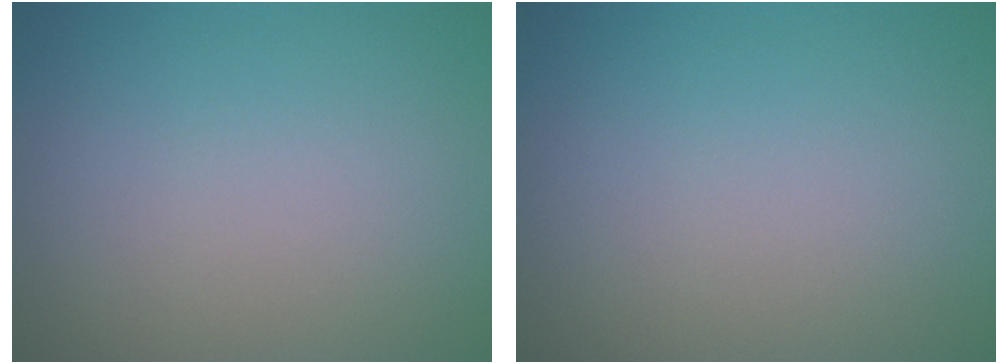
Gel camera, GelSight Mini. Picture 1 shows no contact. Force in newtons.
{"total": 0.0}